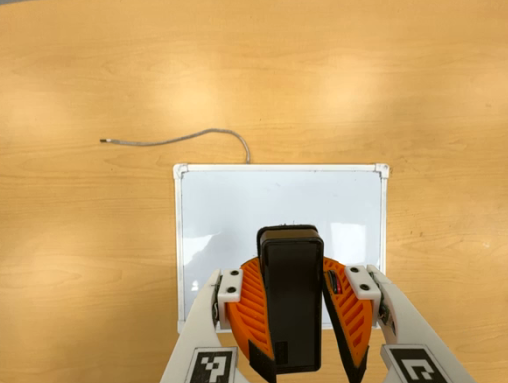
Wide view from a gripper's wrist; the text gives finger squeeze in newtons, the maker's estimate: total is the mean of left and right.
{"total": 9.8, "left": 9.8, "right": 9.9}